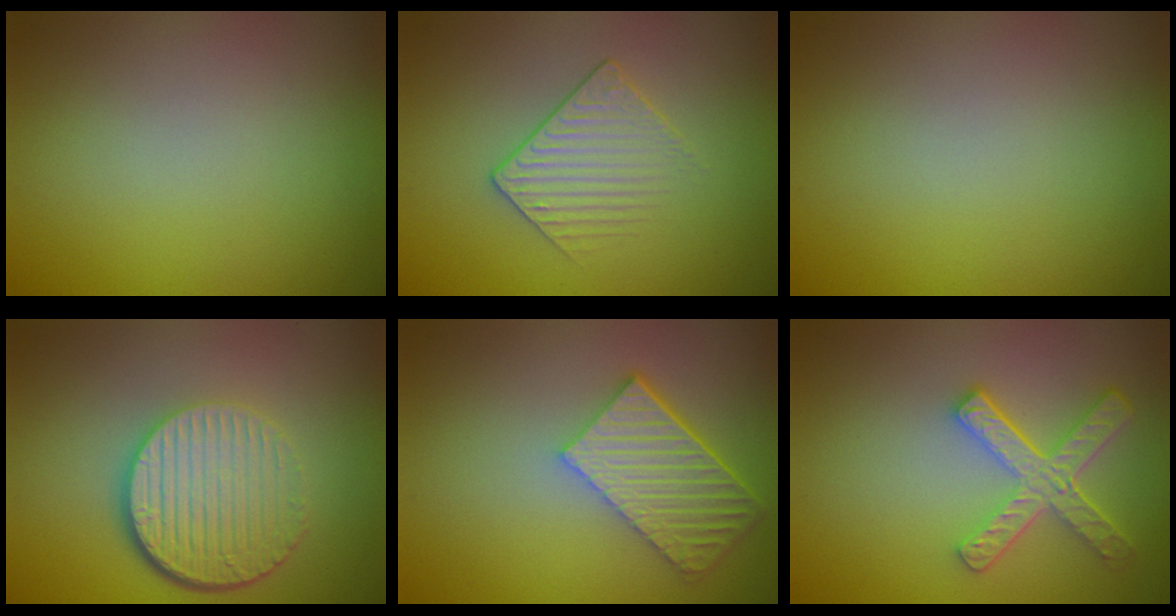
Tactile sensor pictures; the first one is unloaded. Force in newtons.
{"total": 1.9, "press": 1.6, "slide": 1.0}
{"total": 0.0}
{"total": 6.6, "press": 4.4, "slide": 5.0}
{"total": 5.8, "press": 4.2, "slide": 4.0}
{"total": 4.8, "press": 3.6, "slide": 3.1}